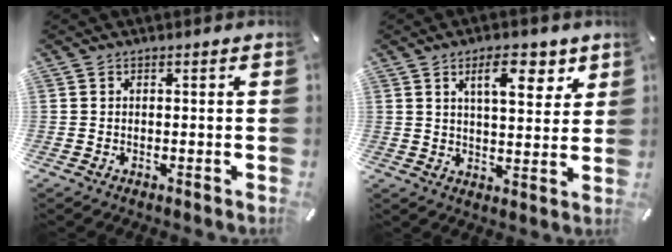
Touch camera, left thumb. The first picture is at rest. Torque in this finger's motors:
{"motor_torque": [0.49, -0.21, 0.38, 0.14, 0.08]}